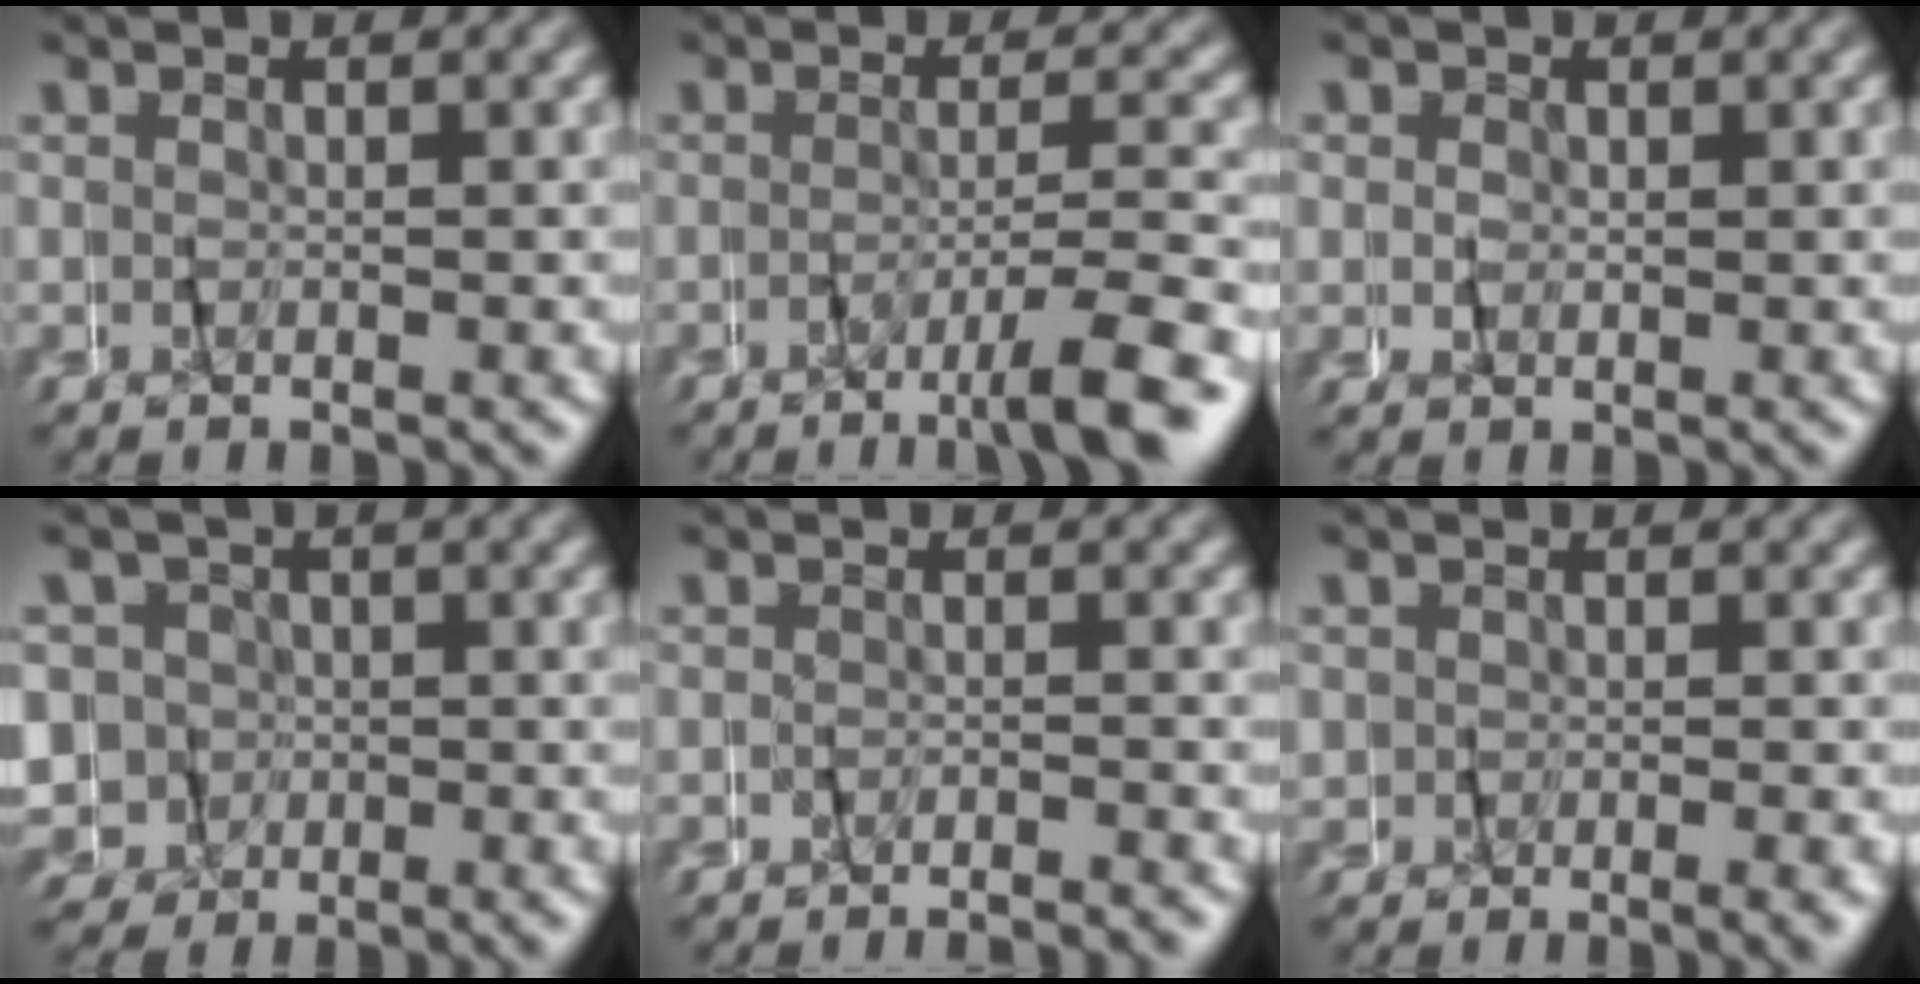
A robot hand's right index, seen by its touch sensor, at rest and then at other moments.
{"total": 5.3, "force": [-3.9, -0.4, 3.6], "torque": [-0.058, -0.003, -0.067]}
{"total": 1.1, "force": [0.6, 0.3, -0.8], "torque": [0.016, 0.001, 0.010]}
{"total": 10.1, "force": [-1.4, 9.6, 2.5], "torque": [-0.085, -0.036, -0.024]}
{"total": 2.1, "force": [-2.0, -0.4, -0.4], "torque": [0.010, 0.004, -0.039]}
{"total": 2.9, "force": [-0.1, 2.3, 1.7], "torque": [-0.035, 0.005, -0.006]}